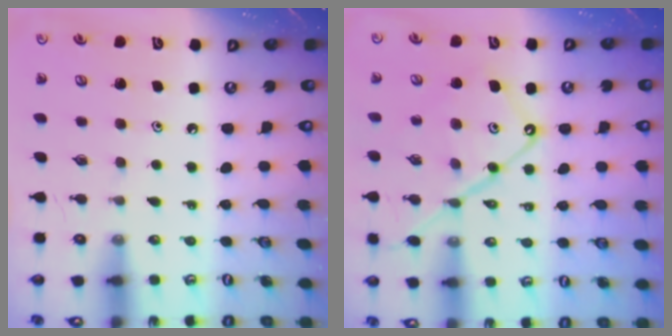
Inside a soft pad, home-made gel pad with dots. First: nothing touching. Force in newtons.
{"total": 13.7, "press": 13.6, "slide": 1.2}